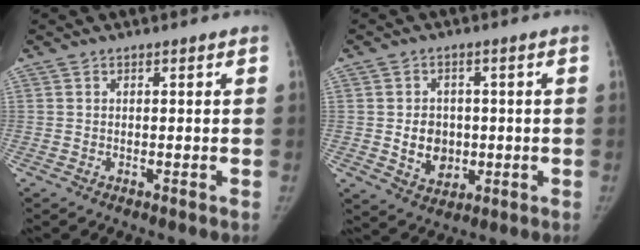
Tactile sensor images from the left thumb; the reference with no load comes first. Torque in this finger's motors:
{"motor_torque": [0.40, 1.37, 0.78, -0.57, 0.24]}